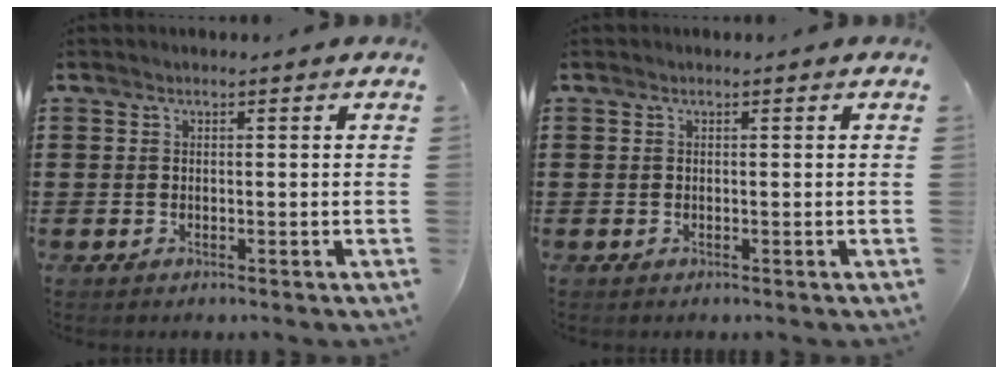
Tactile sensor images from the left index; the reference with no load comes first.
{"total": 0.0}